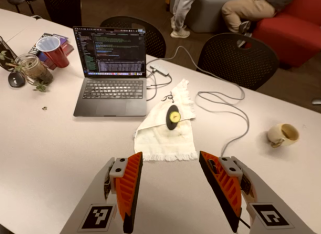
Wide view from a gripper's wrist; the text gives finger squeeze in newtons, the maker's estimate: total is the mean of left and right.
{"total": 0.0}